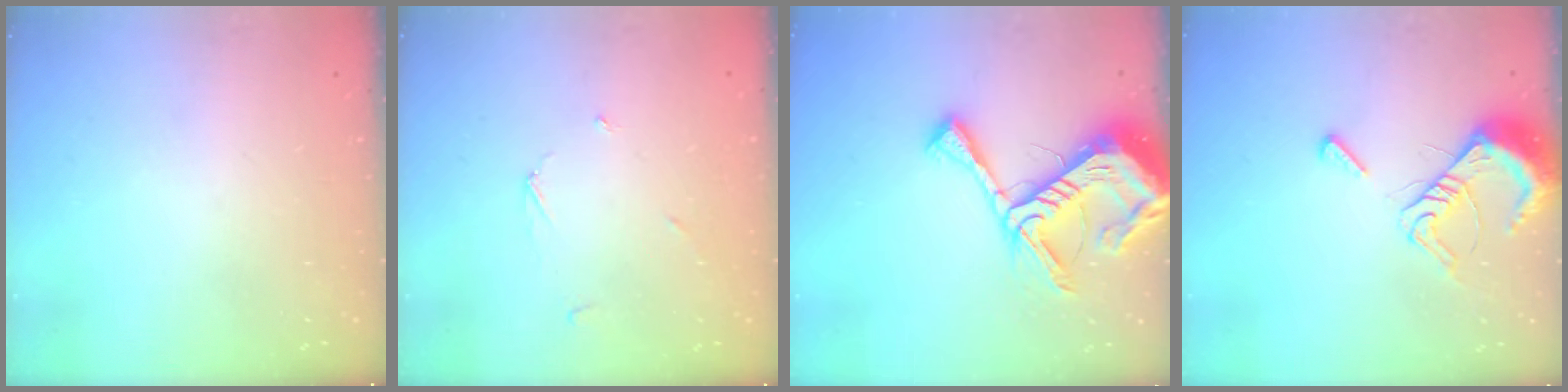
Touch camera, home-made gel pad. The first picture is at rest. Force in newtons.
{"total": 2.4, "press": 2.4, "slide": 0.2}
{"total": 17.4, "press": 17.3, "slide": 1.6}
{"total": 9.1, "press": 9.0, "slide": 1.2}